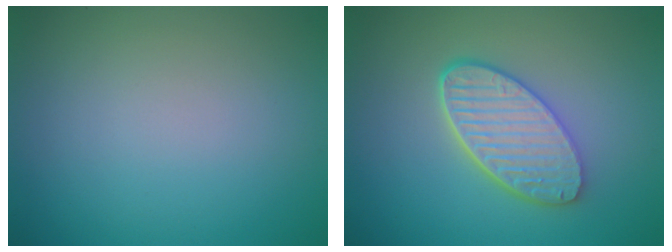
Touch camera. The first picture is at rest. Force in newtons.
{"total": 5.4, "press": 4.2, "slide": 3.4}